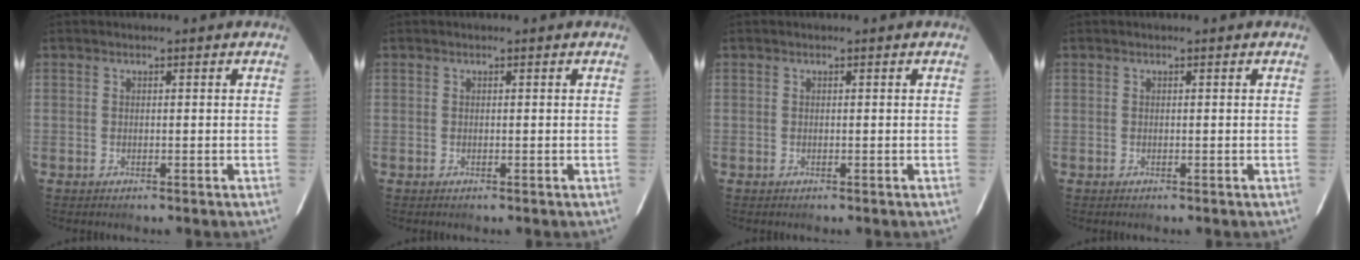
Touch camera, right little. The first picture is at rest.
{"total": 0.0}
{"total": 0.0}
{"total": 0.0}